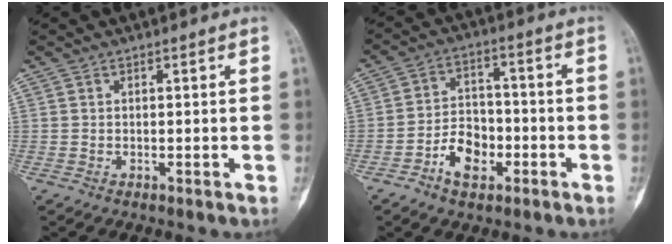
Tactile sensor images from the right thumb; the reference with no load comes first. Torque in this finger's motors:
{"motor_torque": [0.11, 0.14, -0.02, 0.00, 0.06]}